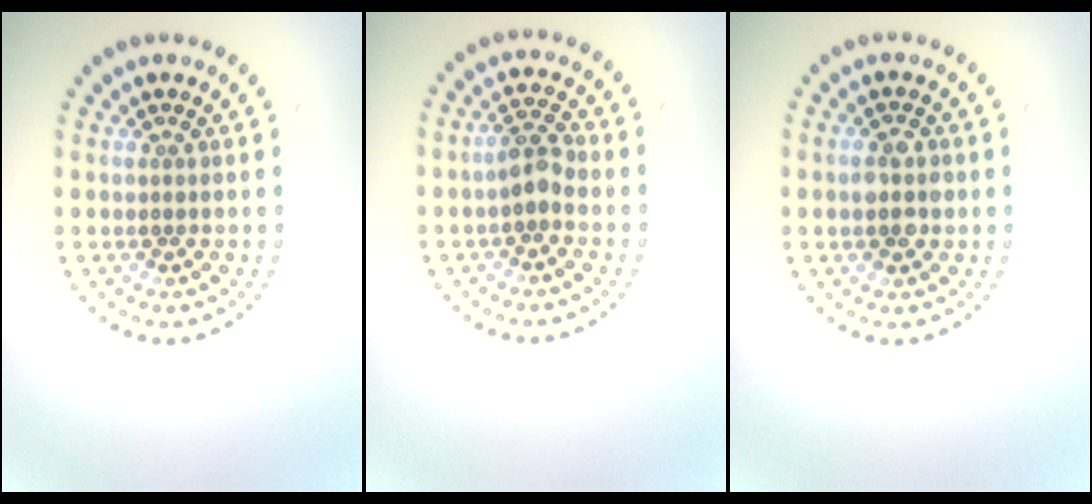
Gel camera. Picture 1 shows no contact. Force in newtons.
{"total": 2.4, "press": 2.2, "slide": 0.8}
{"total": 2.4, "press": 2.4, "slide": 0.1}